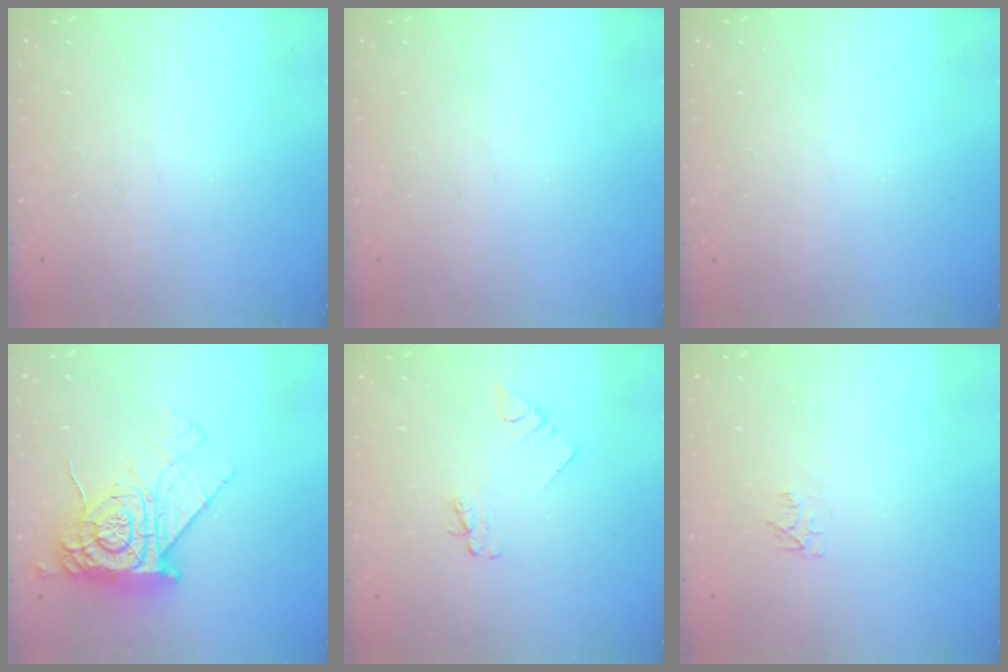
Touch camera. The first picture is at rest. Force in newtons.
{"total": 0.0}
{"total": 0.0}
{"total": 13.3, "press": 13.3, "slide": 1.0}
{"total": 2.2, "press": 2.2, "slide": 0.3}
{"total": 5.0, "press": 5.0, "slide": 0.5}